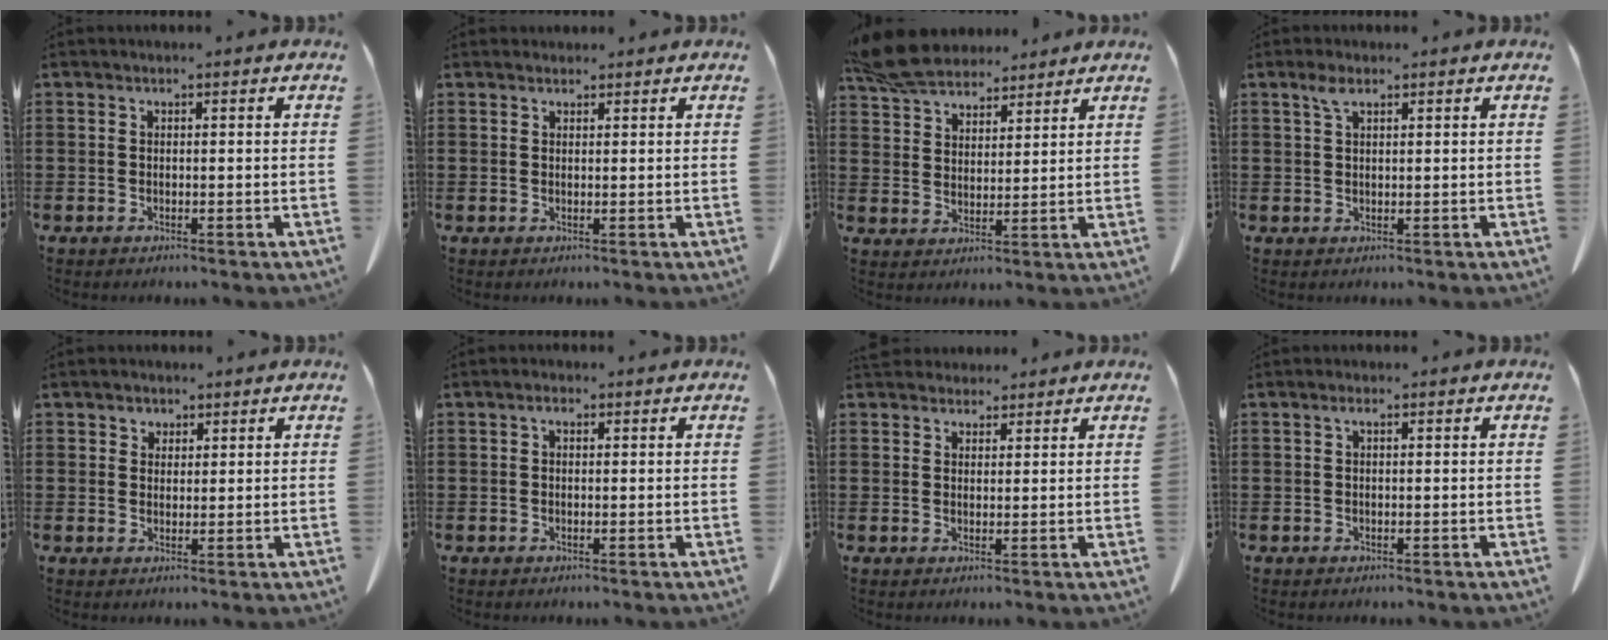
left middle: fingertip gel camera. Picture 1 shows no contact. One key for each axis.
{"total": 1.0, "fx": 1.0, "fy": 0.3, "fz": 0.0, "tx": -0.002, "ty": 0.000, "tz": 0.021}
{"total": 8.6, "fx": 7.6, "fy": 2.8, "fz": 2.9, "tx": -0.086, "ty": -0.013, "tz": 0.146}
{"total": 2.4, "fx": 1.3, "fy": 0.8, "fz": 1.8, "tx": -0.041, "ty": 0.003, "tz": 0.023}
{"total": 1.9, "fx": 1.5, "fy": 1.1, "fz": 0.0, "tx": 0.002, "ty": 0.001, "tz": 0.027}
{"total": 1.2, "fx": 0.4, "fy": 0.6, "fz": 0.9, "tx": -0.020, "ty": 0.006, "tz": 0.006}
{"total": 3.1, "fx": 2.9, "fy": 1.1, "fz": 0.3, "tx": -0.006, "ty": -0.008, "tz": 0.055}
{"total": 0.9, "fx": 0.3, "fy": 0.2, "fz": 0.9, "tx": -0.018, "ty": 0.002, "tz": 0.006}